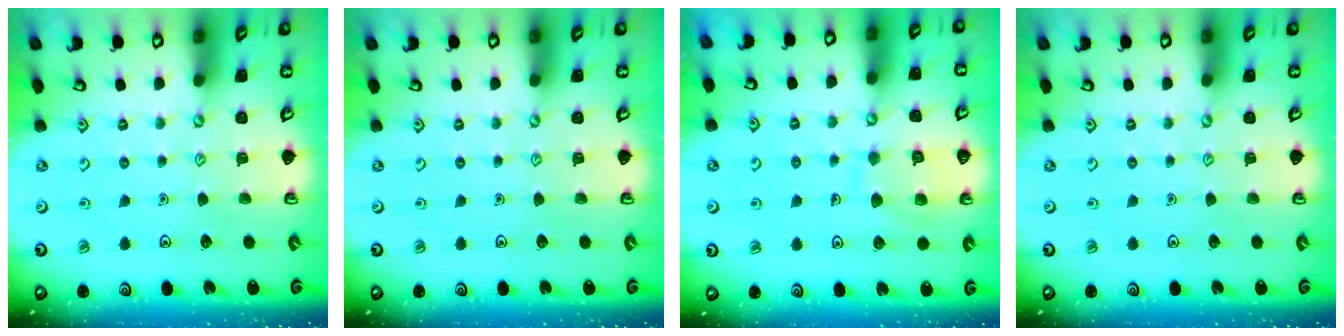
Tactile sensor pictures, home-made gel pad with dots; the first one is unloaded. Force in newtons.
{"total": 0.0}
{"total": 10.1, "press": 10.1, "slide": 0.9}
{"total": 0.0}